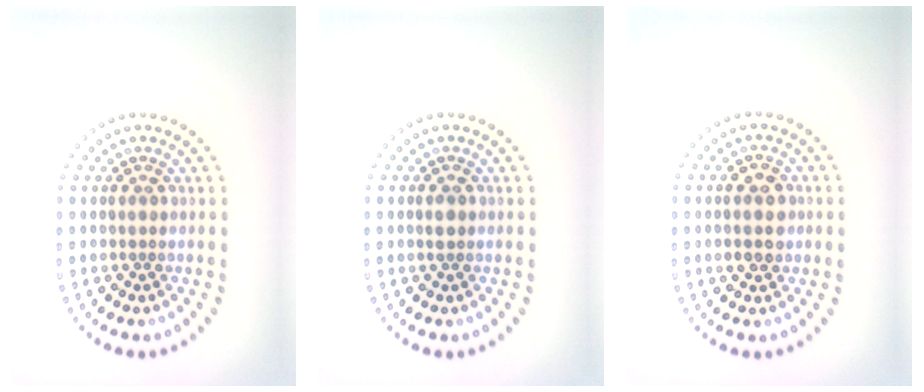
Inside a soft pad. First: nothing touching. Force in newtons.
{"total": 0.9, "press": 0.9, "slide": 0.1}
{"total": 3.1, "press": 3.1, "slide": 0.1}